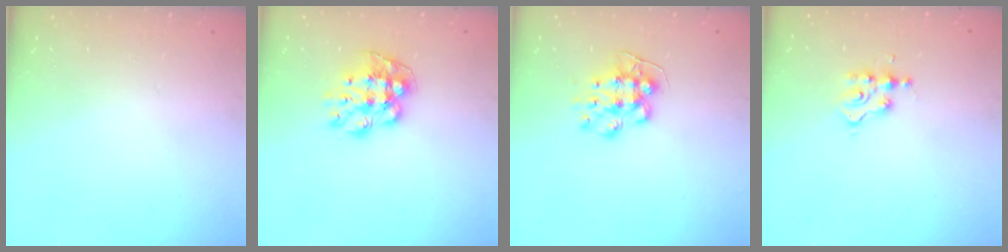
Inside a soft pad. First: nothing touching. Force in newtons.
{"total": 9.8, "press": 9.8, "slide": 0.7}
{"total": 8.9, "press": 8.9, "slide": 0.2}
{"total": 2.9, "press": 2.9, "slide": 0.4}